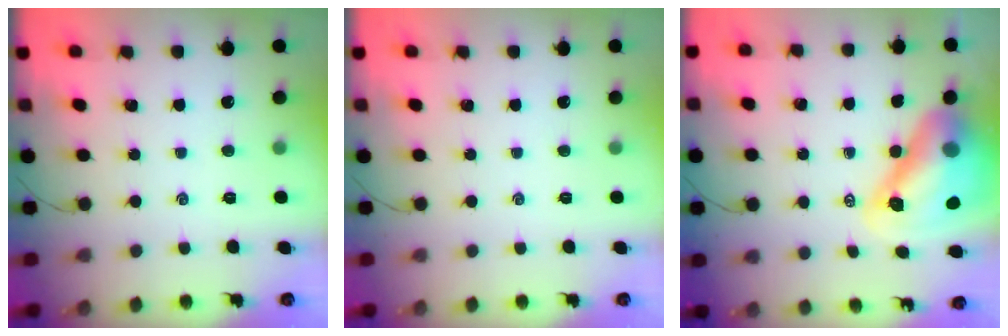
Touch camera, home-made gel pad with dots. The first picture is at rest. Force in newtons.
{"total": 0.0}
{"total": 17.1, "press": 16.3, "slide": 5.2}